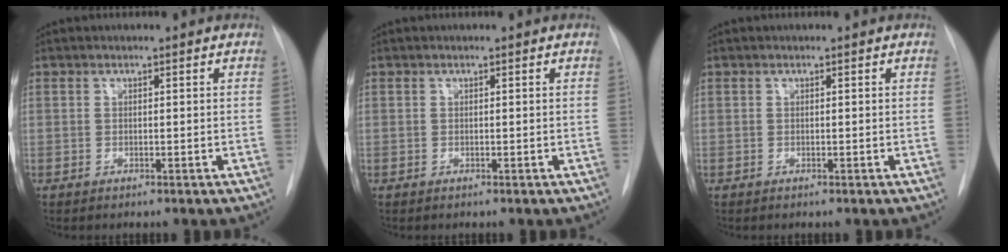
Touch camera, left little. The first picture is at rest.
{"total": 0.0}
{"total": 0.0}